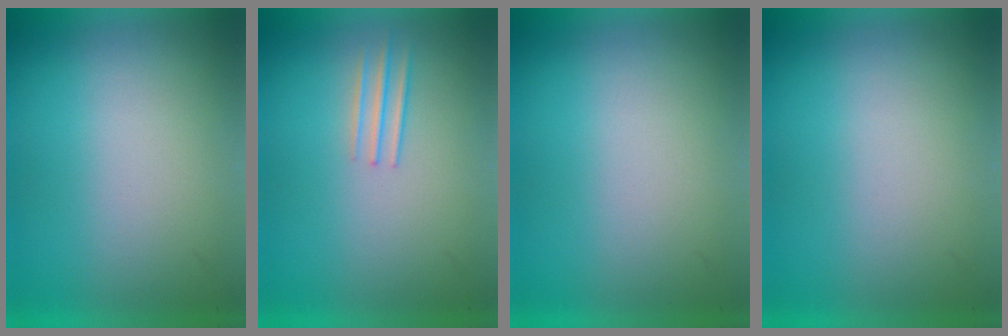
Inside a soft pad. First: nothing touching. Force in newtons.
{"total": 1.8}
{"total": 1.2}
{"total": 0.0}